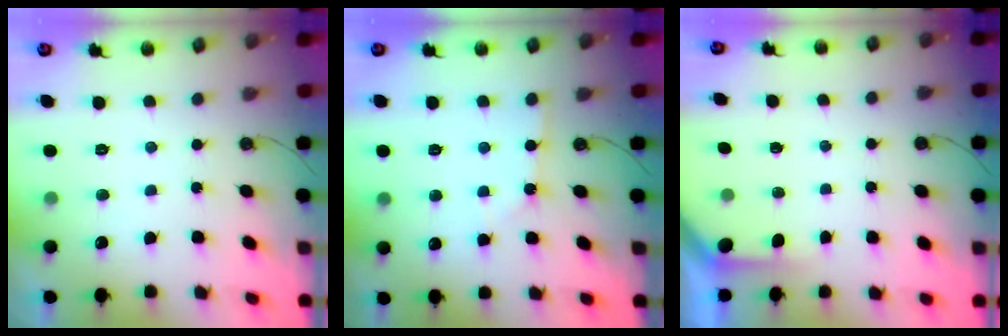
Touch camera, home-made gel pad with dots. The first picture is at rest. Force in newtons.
{"total": 1.8, "press": 1.8, "slide": 0.3}
{"total": 1.9, "press": 1.9, "slide": 0.2}